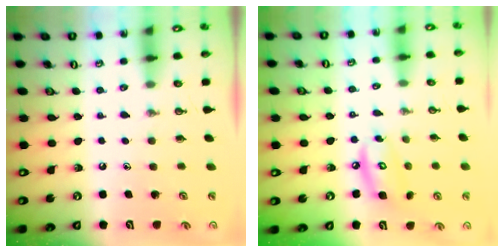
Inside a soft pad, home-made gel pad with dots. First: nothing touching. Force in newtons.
{"total": 9.7, "press": 9.7, "slide": 0.9}